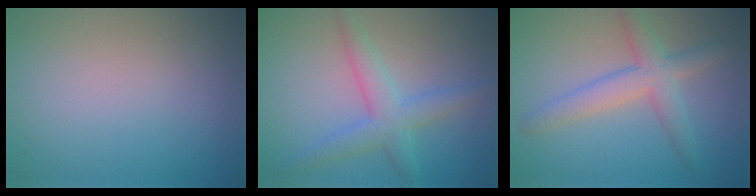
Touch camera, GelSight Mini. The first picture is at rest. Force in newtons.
{"total": 3.7, "press": 3.7, "slide": 0.2}
{"total": 4.3, "press": 4.3, "slide": 0.2}